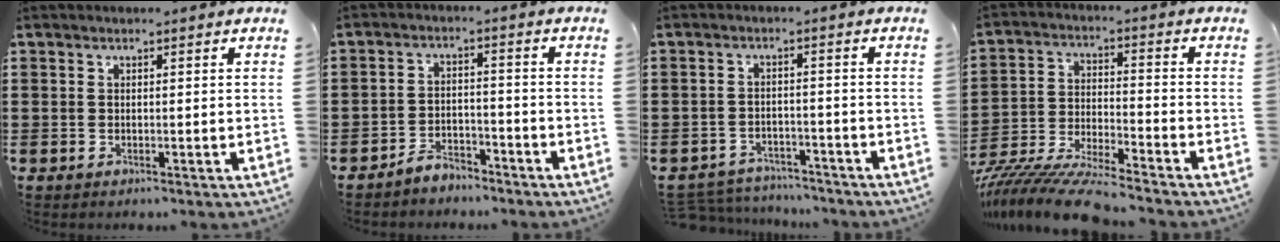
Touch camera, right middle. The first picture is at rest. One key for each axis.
{"total": 3.7, "fx": -3.6, "fy": 0.9, "fz": 0.3, "tx": -0.010, "ty": 0.007, "tz": -0.075}
{"total": 3.6, "fx": -3.5, "fy": 0.7, "fz": 0.0, "tx": -0.007, "ty": 0.003, "tz": -0.075}
{"total": 9.4, "fx": -9.0, "fy": 0.2, "fz": 2.7, "tx": -0.050, "ty": 0.005, "tz": -0.179}